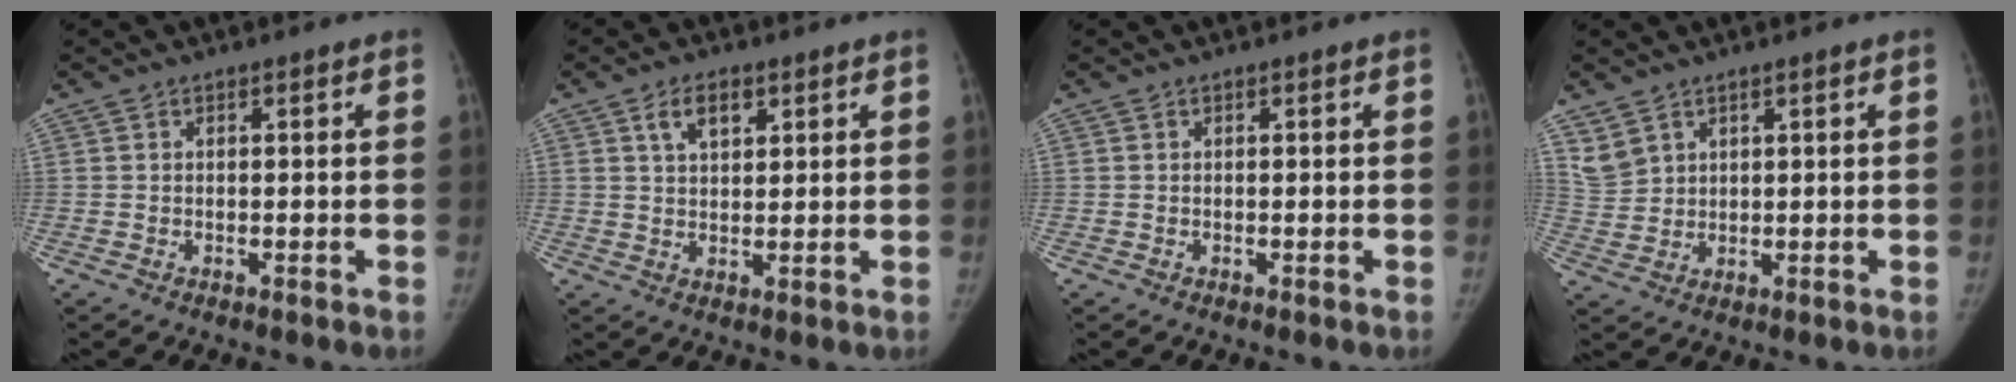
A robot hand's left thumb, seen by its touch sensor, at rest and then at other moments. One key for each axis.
{"total": 5.2, "fx": 2.5, "fy": 2.9, "fz": 3.4, "tx": -0.046, "ty": -0.007, "tz": 0.044}
{"total": 0.0}
{"total": 3.6, "fx": 2.6, "fy": 2.4, "fz": 0.9, "tx": -0.010, "ty": -0.014, "tz": 0.060}